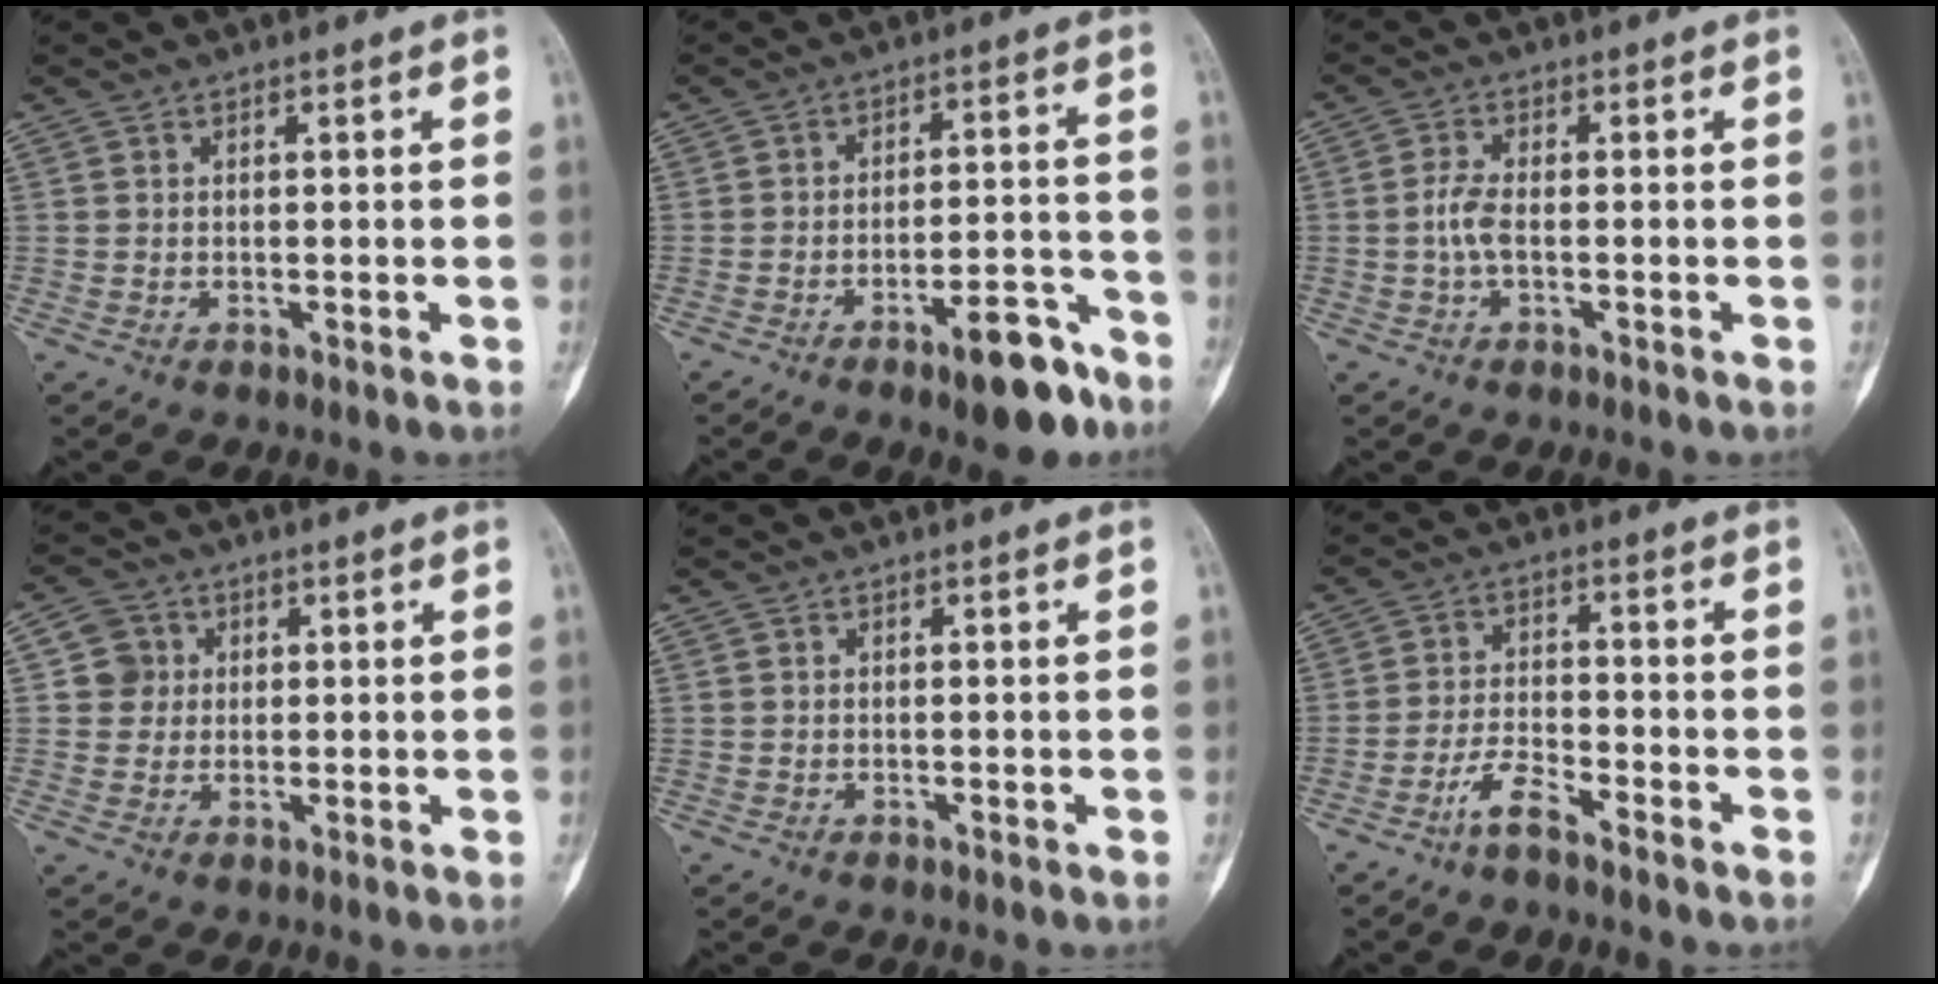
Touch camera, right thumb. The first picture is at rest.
{"total": 10.3, "force": [-6.8, 3.5, 7.0], "torque": [-0.085, 0.053, -0.098]}
{"total": 3.4, "force": [-0.6, 1.4, 3.0], "torque": [-0.072, 0.007, -0.014]}
{"total": 4.7, "force": [1.1, 4.6, 0.6], "torque": [0.017, 0.003, 0.015]}
{"total": 0.0}
{"total": 4.7, "force": [-3.7, 1.1, 2.7], "torque": [-0.059, 0.026, -0.076]}